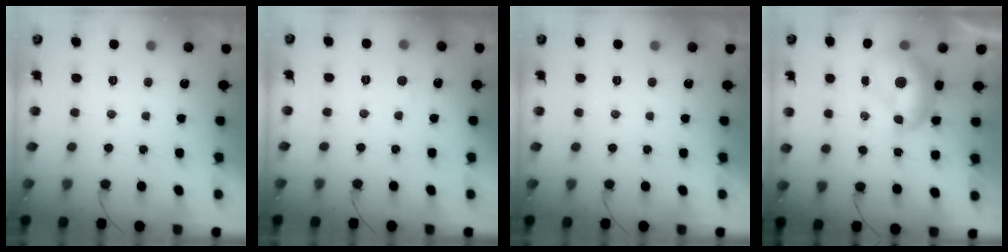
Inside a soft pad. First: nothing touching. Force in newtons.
{"total": 3.1, "press": 3.0, "slide": 0.4}
{"total": 0.0}
{"total": 9.6, "press": 9.6, "slide": 1.0}